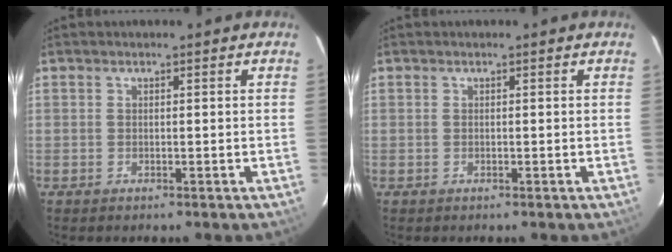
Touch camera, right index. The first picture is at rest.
{"total": 0.0}